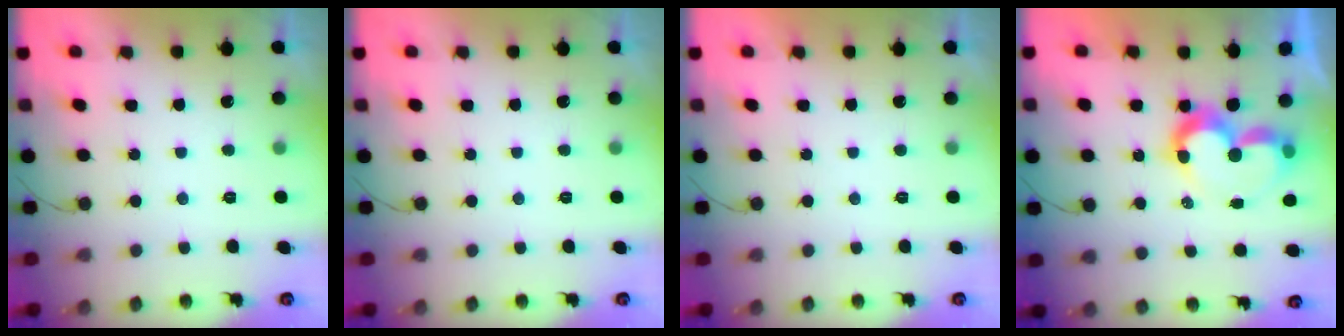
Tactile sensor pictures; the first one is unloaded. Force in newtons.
{"total": 0.0}
{"total": 1.7, "press": 1.7, "slide": 0.0}
{"total": 9.7, "press": 9.7, "slide": 0.9}